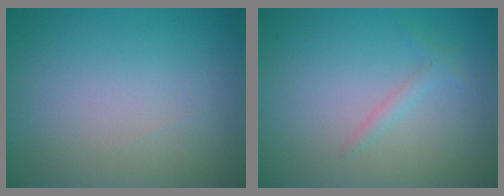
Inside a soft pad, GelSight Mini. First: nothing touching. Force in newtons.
{"total": 1.1, "press": 1.1, "slide": 0.0}